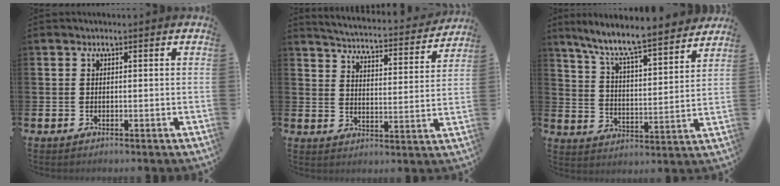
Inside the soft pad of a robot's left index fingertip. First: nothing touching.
{"total": 4.4, "force": [4.3, 0.3, 0.9], "torque": [-0.041, -0.038, 0.069]}
{"total": 8.4, "force": [7.8, 0.3, 3.1], "torque": [-0.098, -0.062, 0.131]}